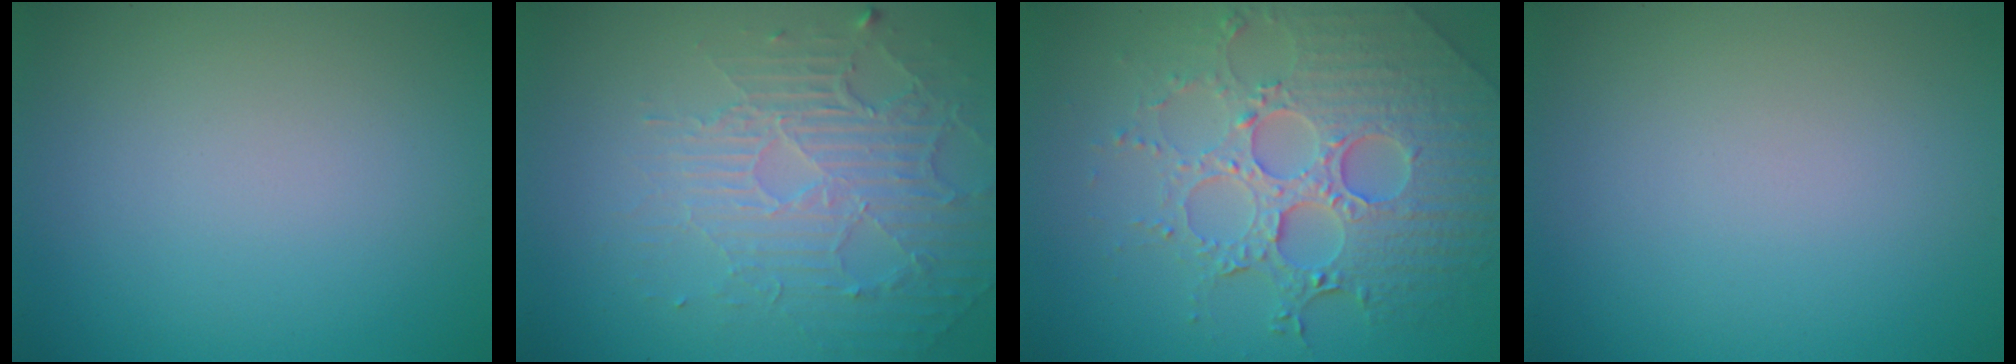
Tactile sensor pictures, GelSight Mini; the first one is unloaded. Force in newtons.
{"total": 5.6, "press": 3.5, "slide": 4.4}
{"total": 8.0, "press": 5.9, "slide": 5.5}
{"total": 0.0}